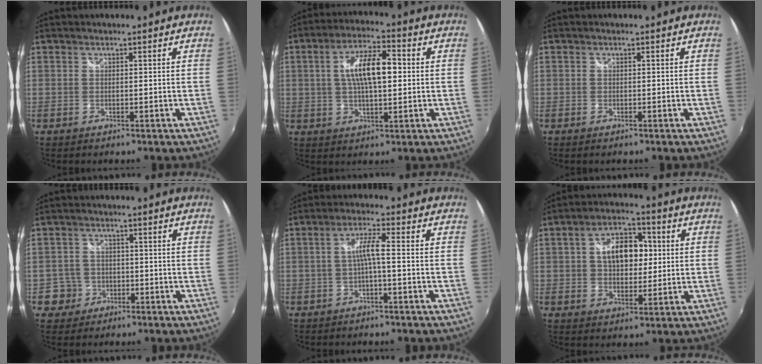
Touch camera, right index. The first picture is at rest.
{"total": 10.0, "force": [1.2, 3.7, 9.3], "torque": [-0.167, 0.014, 0.020]}
{"total": 0.6, "force": [-0.5, 0.3, 0.2], "torque": [-0.003, -0.004, -0.011]}
{"total": 4.6, "force": [-1.7, 4.3, 0.1], "torque": [-0.007, 0.023, -0.026]}
{"total": 3.9, "force": [-1.0, 0.0, 3.8], "torque": [-0.078, 0.007, -0.019]}
{"total": 10.1, "force": [1.5, 6.4, 7.7], "torque": [-0.131, 0.022, 0.026]}